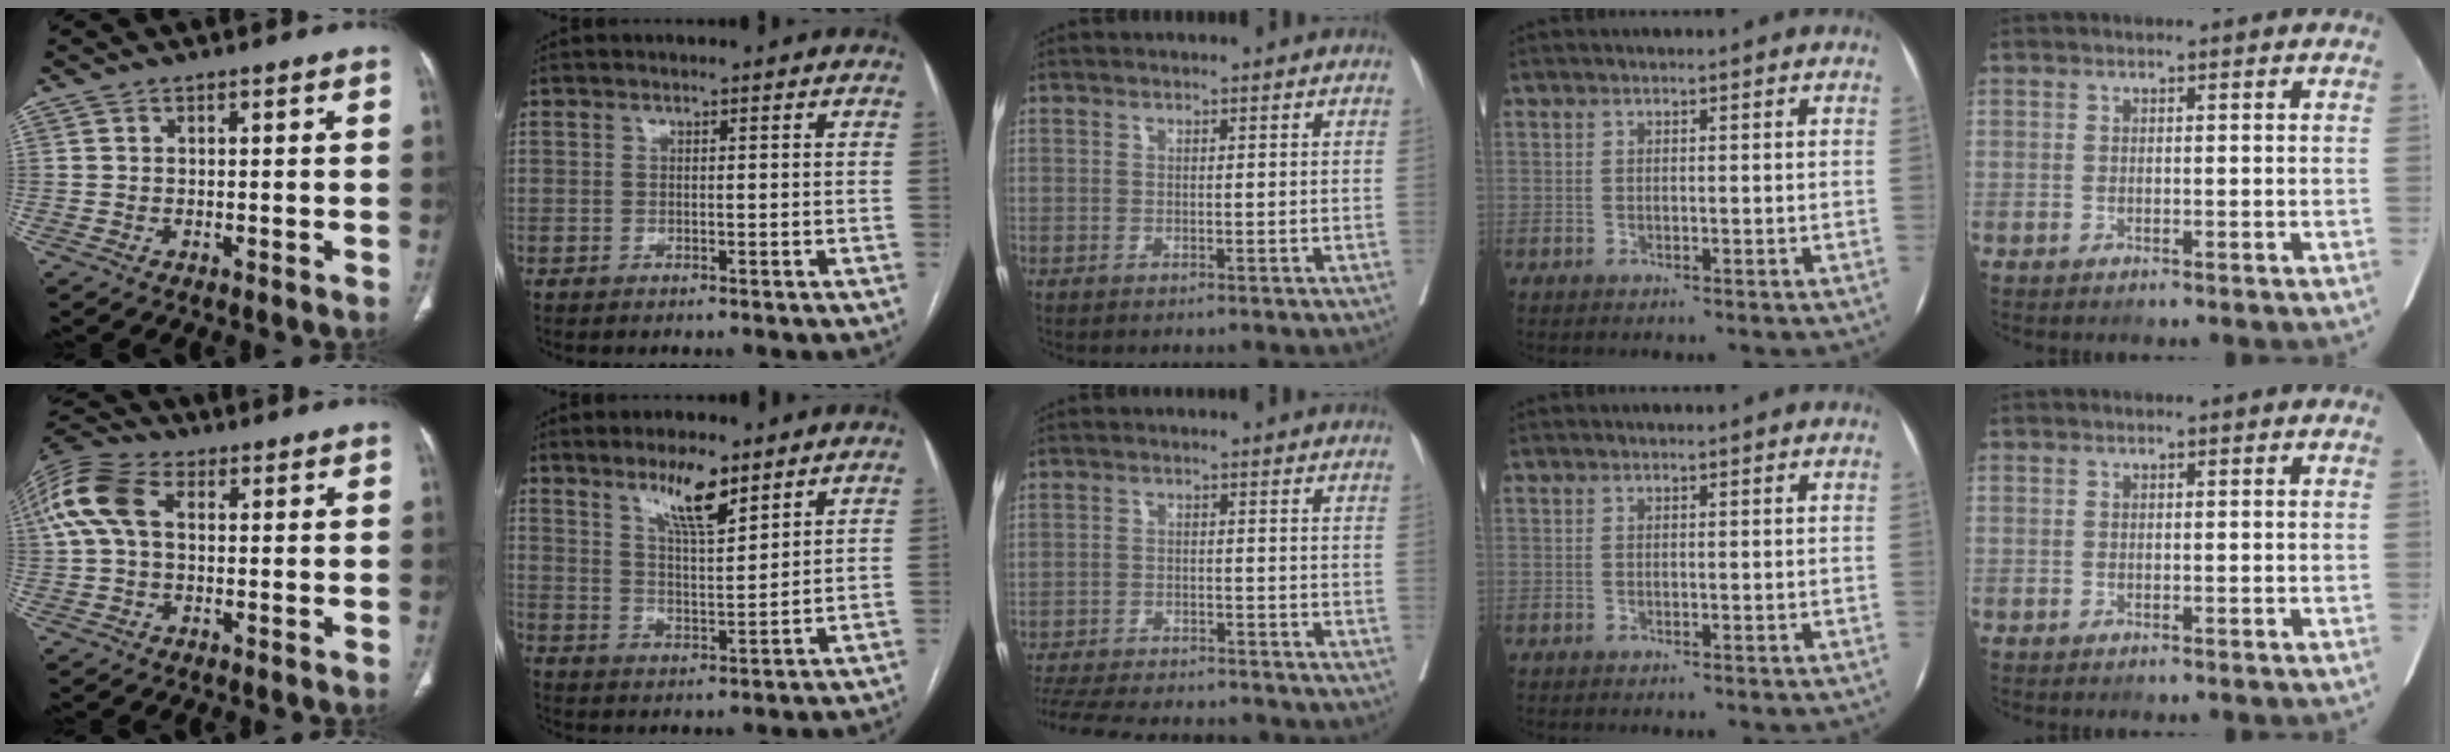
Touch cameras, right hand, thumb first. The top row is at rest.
{"thumb": {"total": 11.7, "force": [2.2, 7.4, 8.8], "torque": [-0.207, 0.036, 0.038]}, "index": {"total": 7.7, "force": [5.4, 1.4, 5.3], "torque": [-0.099, -0.004, 0.098]}, "middle": {"total": 16.1, "force": [-14.6, 3.2, 5.9], "torque": [-0.140, -0.018, -0.209]}}